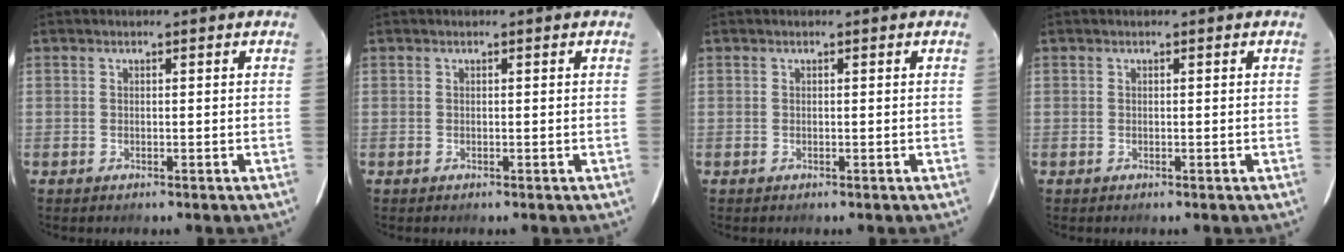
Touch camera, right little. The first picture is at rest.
{"total": 0.0}
{"total": 0.0}
{"total": 0.0}